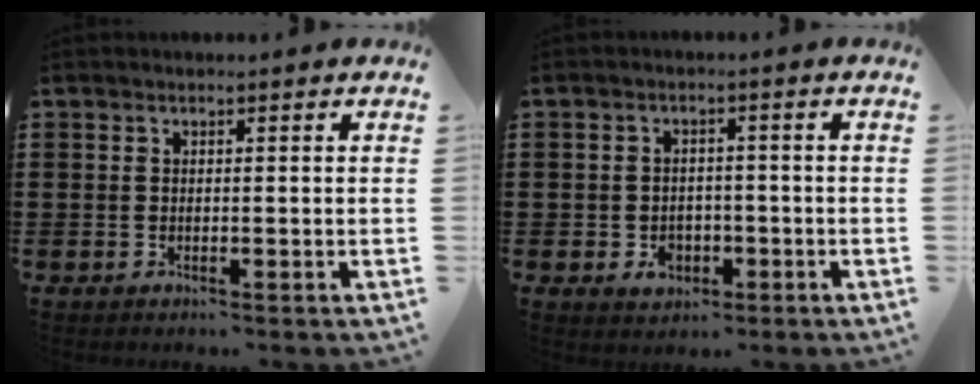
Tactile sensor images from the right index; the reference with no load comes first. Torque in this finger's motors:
{"motor_torque": [0.62, 1.52, 0.00, -0.04]}